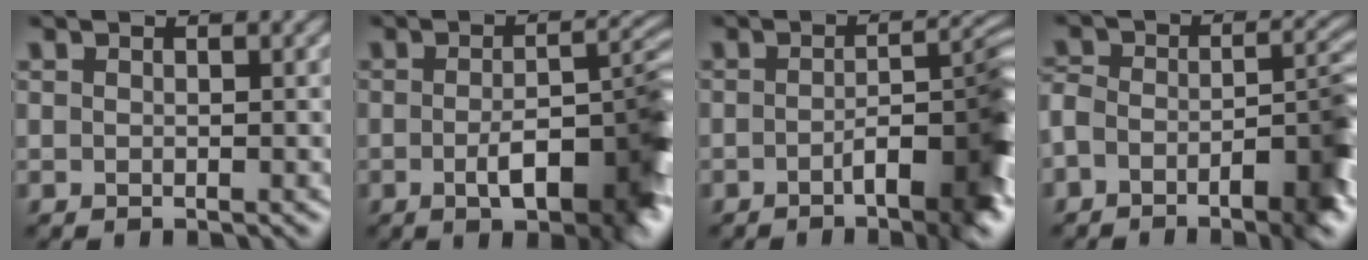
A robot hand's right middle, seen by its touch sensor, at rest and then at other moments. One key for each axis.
{"total": 7.9, "fx": -2.5, "fy": 2.4, "fz": 7.1, "tx": -0.102, "ty": 0.000, "tz": -0.037}
{"total": 7.3, "fx": -2.9, "fy": 1.8, "fz": 6.5, "tx": -0.080, "ty": 0.009, "tz": -0.045}
{"total": 7.9, "fx": -4.7, "fy": 3.1, "fz": 5.5, "tx": -0.078, "ty": -0.001, "tz": -0.085}